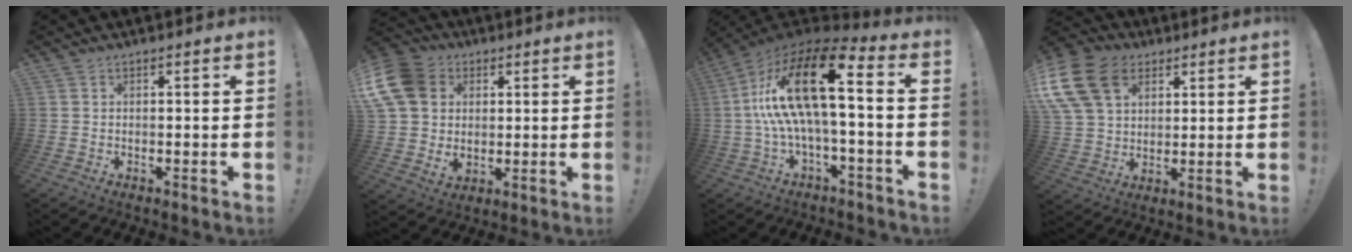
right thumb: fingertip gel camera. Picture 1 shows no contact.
{"total": 15.7, "force": [4.6, 12.9, 7.8], "torque": [-0.123, -0.019, 0.093]}
{"total": 21.2, "force": [3.1, 6.7, 19.9], "torque": [-0.374, -0.015, 0.048]}
{"total": 18.2, "force": [7.0, 13.2, 10.4], "torque": [-0.203, -0.023, 0.133]}